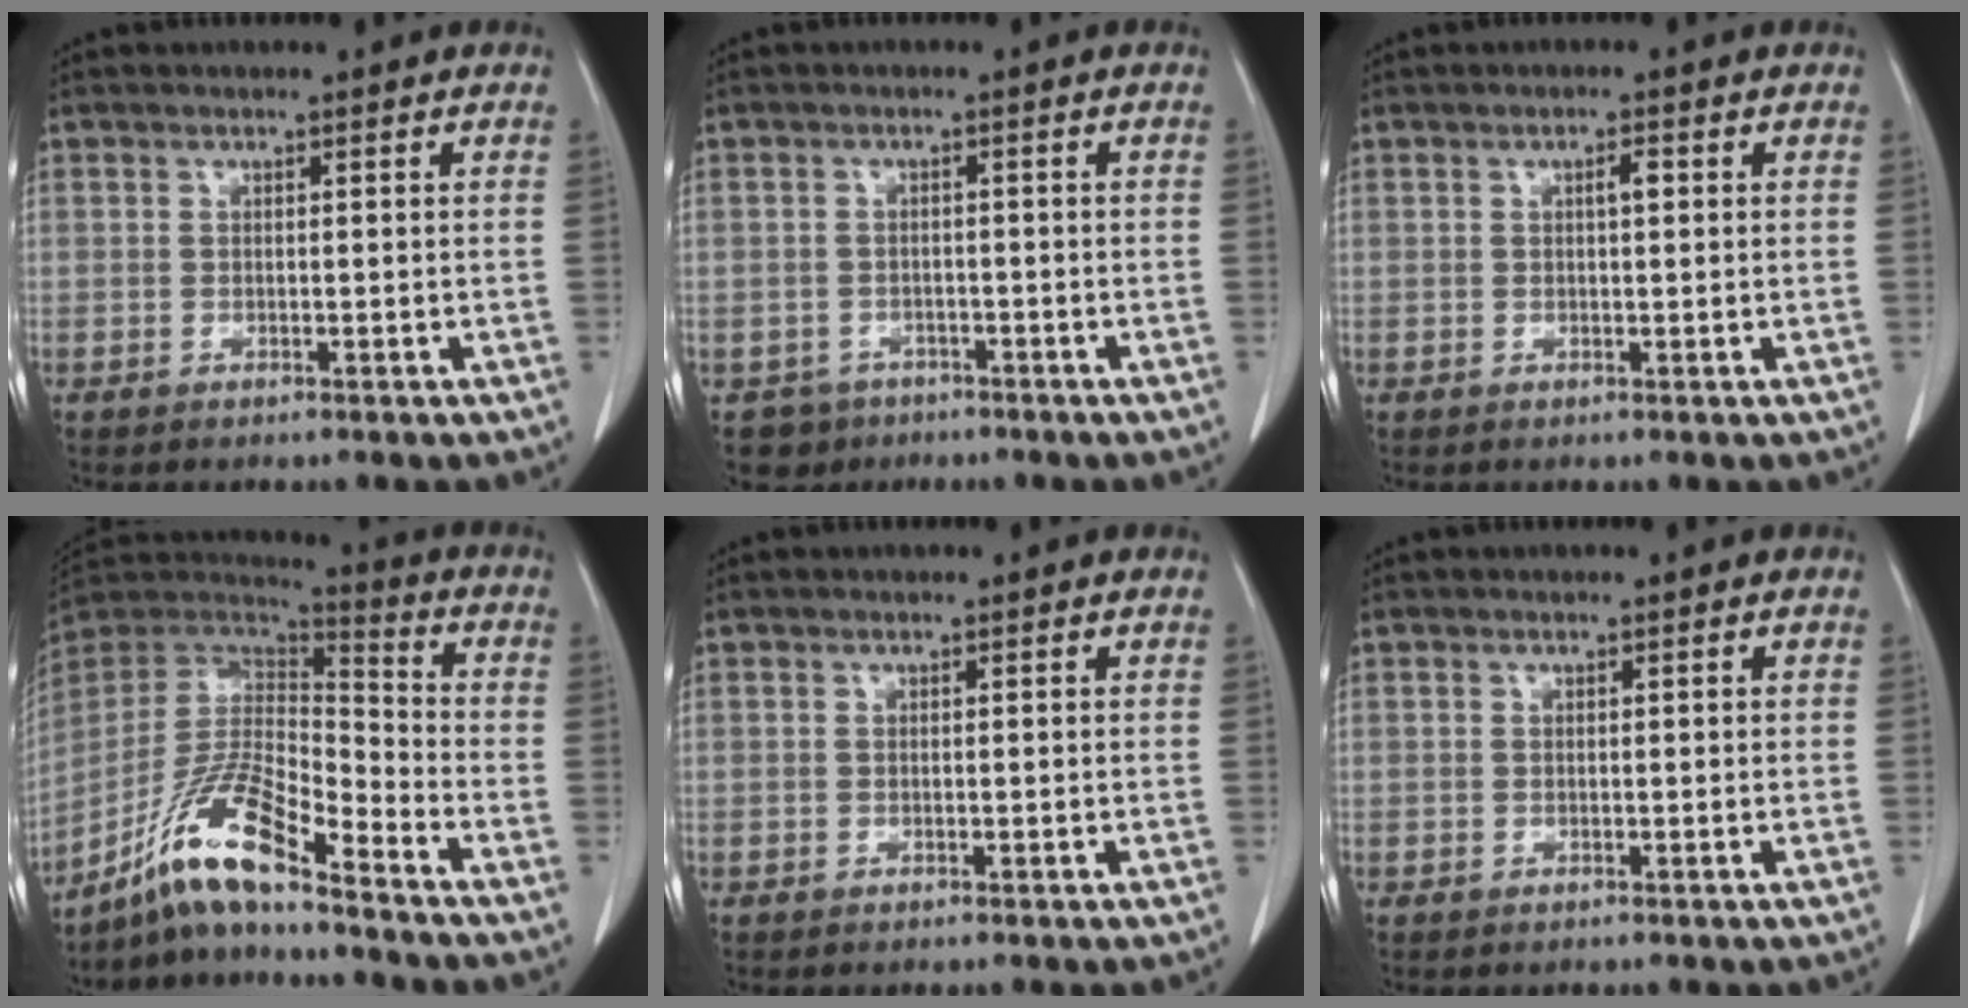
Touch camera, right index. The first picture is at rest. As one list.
[{"total": 3.6, "force": [-2.3, 2.8, -0.3], "torque": [0.005, 0.008, -0.035]}, {"total": 1.5, "force": [0.4, 0.4, 1.4], "torque": [-0.022, 0.004, 0.006]}, {"total": 13.2, "force": [-9.7, 1.3, 8.9], "torque": [-0.177, 0.010, -0.181]}, {"total": 0.0}, {"total": 0.0}]